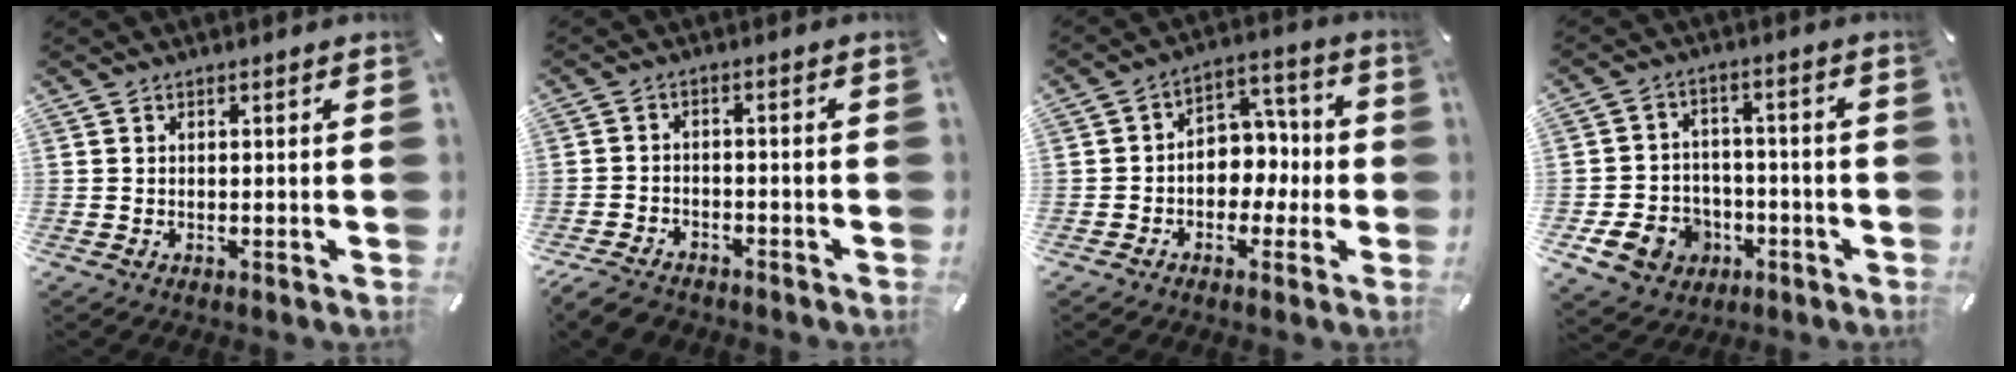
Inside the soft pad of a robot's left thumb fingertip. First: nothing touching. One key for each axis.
{"total": 4.5, "fx": -3.8, "fy": 2.2, "fz": 1.3, "tx": -0.039, "ty": 0.016, "tz": -0.077}
{"total": 8.8, "fx": -2.0, "fy": 7.5, "fz": 4.0, "tx": -0.042, "ty": 0.016, "tz": -0.036}
{"total": 10.3, "fx": -4.2, "fy": 8.7, "fz": 3.8, "tx": -0.082, "ty": 0.039, "tz": -0.069}